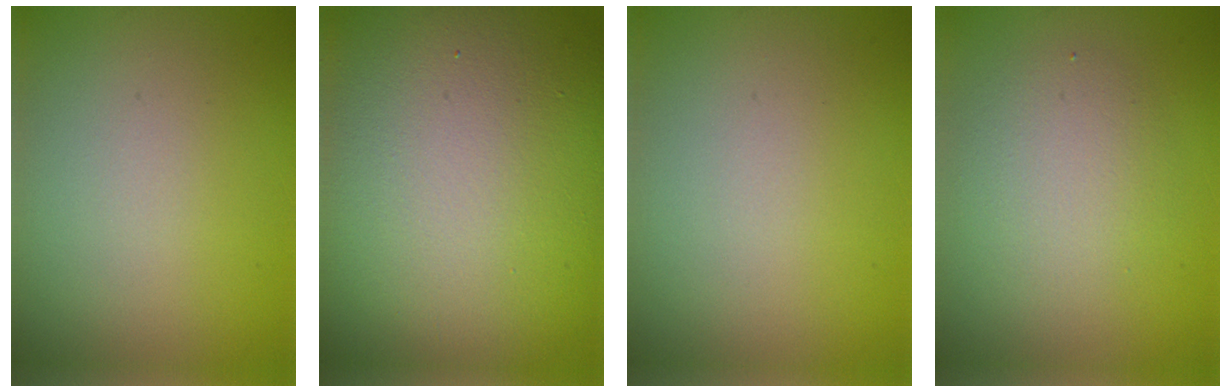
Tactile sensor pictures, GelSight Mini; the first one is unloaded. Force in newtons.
{"total": 20.0, "press": 20.0, "slide": 0.5}
{"total": 0.0}
{"total": 3.1, "press": 3.1, "slide": 0.1}